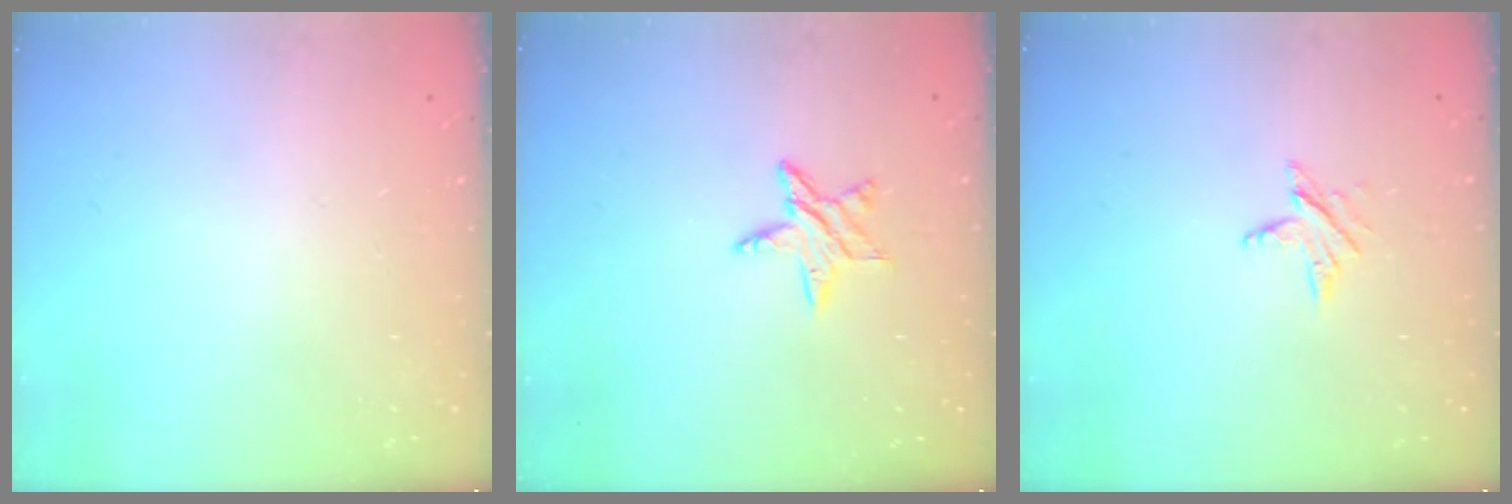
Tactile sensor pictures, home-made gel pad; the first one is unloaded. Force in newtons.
{"total": 6.5, "press": 6.5, "slide": 0.5}
{"total": 3.8, "press": 3.8, "slide": 0.5}